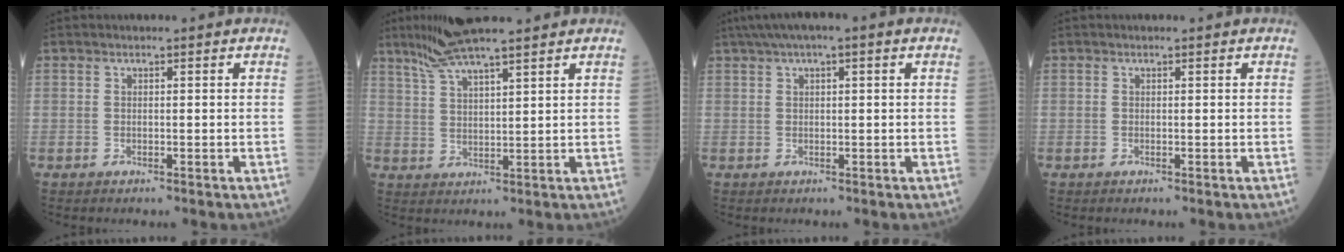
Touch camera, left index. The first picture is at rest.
{"total": 8.3, "force": [6.7, 0.1, 4.9], "torque": [-0.090, 0.025, 0.123]}
{"total": 6.6, "force": [3.8, 0.9, 5.4], "torque": [-0.094, 0.039, 0.058]}
{"total": 0.0}